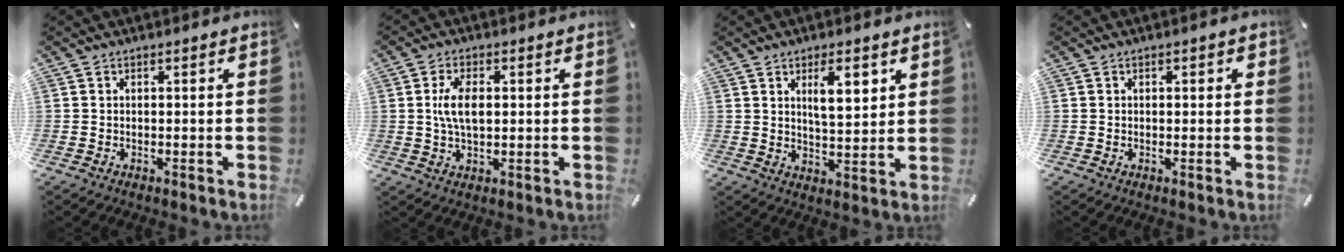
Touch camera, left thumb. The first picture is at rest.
{"total": 6.2, "force": [0.9, 3.4, 5.2], "torque": [-0.127, 0.004, 0.008]}
{"total": 8.8, "force": [4.4, 3.3, 6.8], "torque": [-0.104, -0.016, 0.070]}
{"total": 0.6, "force": [0.2, 0.3, 0.4], "torque": [-0.008, 0.005, 0.002]}